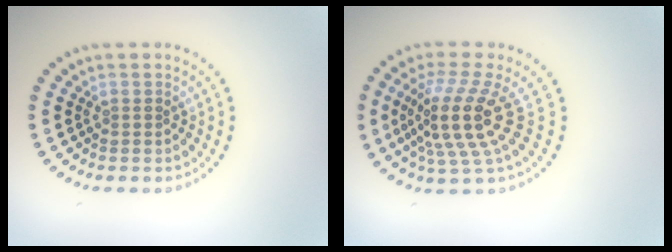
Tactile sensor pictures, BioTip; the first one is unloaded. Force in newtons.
{"total": 5.3, "press": 3.8, "slide": 3.7}